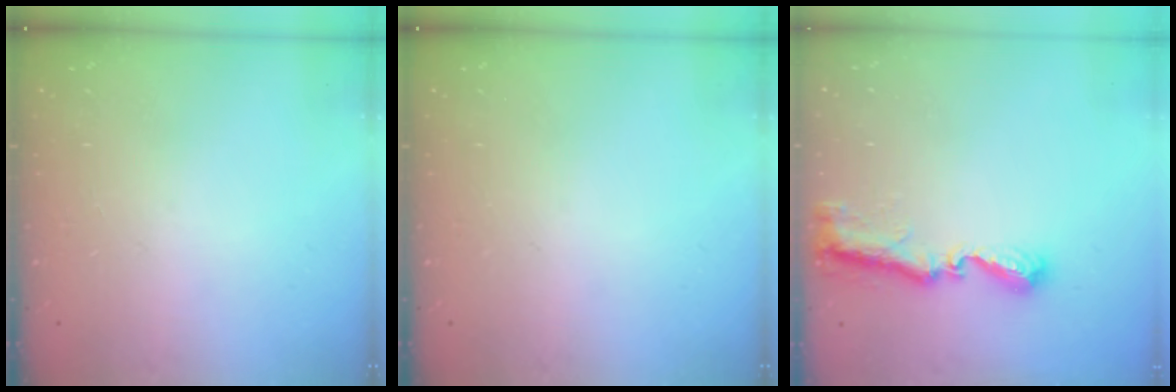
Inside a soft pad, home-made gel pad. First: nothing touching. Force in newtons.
{"total": 0.0}
{"total": 8.8, "press": 8.8, "slide": 0.7}